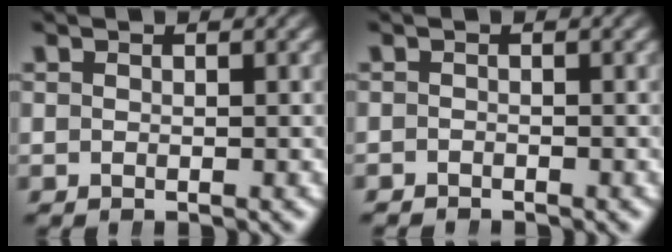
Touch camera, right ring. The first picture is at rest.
{"total": 1.0, "force": [-1.0, -0.1, -0.3], "torque": [0.002, -0.012, -0.013]}